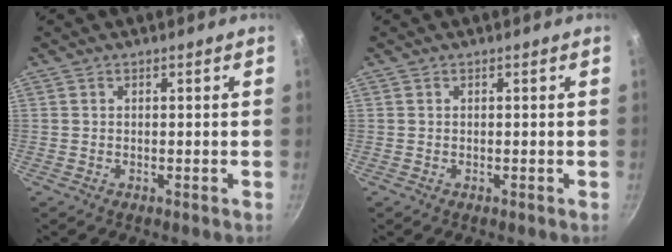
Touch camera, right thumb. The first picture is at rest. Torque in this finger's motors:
{"motor_torque": [-0.35, 0.00, 0.00, 0.43, 0.00]}